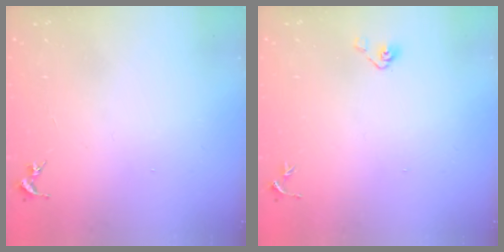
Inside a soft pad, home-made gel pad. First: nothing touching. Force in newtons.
{"total": 4.1, "press": 3.7, "slide": 1.7}